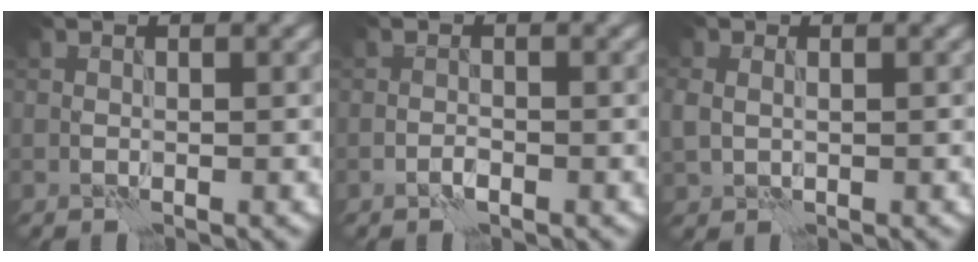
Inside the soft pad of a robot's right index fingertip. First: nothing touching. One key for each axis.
{"total": 1.0, "fx": -0.7, "fy": 0.3, "fz": 0.6, "tx": -0.014, "ty": 0.003, "tz": -0.015}
{"total": 2.0, "fx": 0.0, "fy": 1.6, "fz": 1.1, "tx": -0.030, "ty": -0.002, "tz": 0.003}